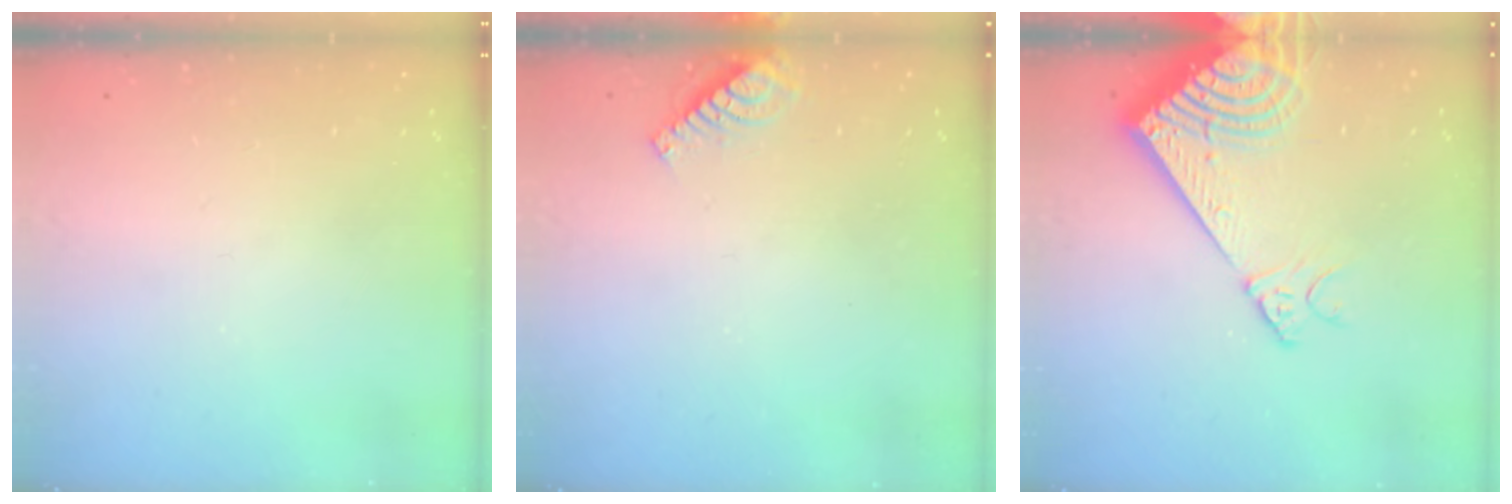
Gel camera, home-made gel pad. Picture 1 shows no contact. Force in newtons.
{"total": 5.4, "press": 5.3, "slide": 0.6}
{"total": 14.7, "press": 14.5, "slide": 2.8}